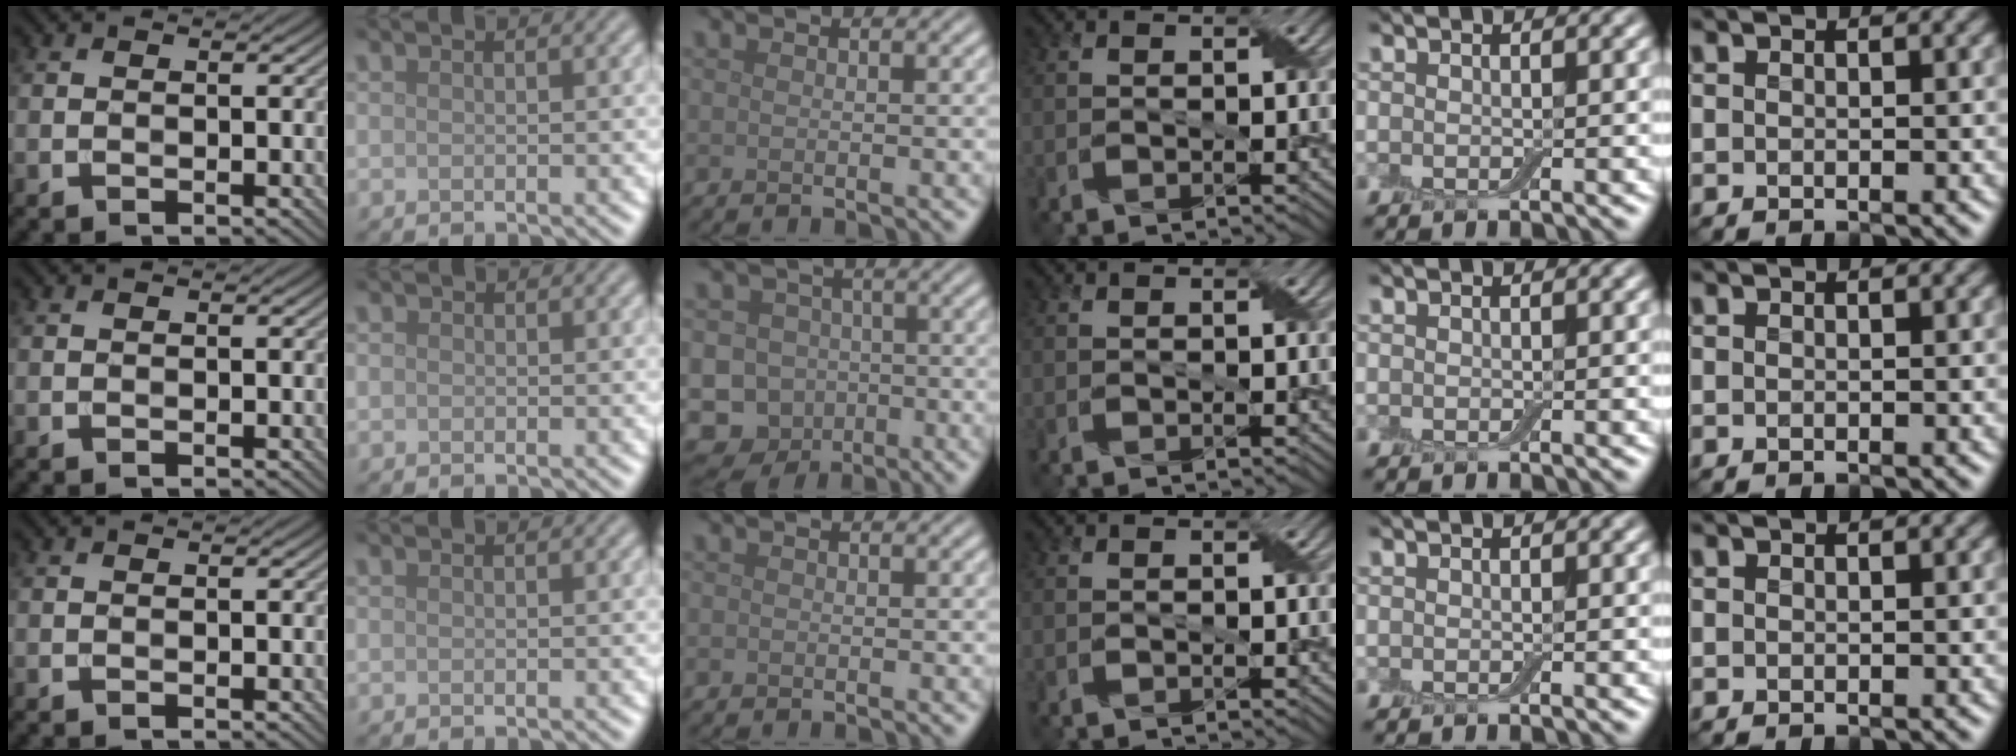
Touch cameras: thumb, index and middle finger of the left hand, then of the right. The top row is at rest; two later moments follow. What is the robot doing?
{"motion": "fold", "object": "cloth"}